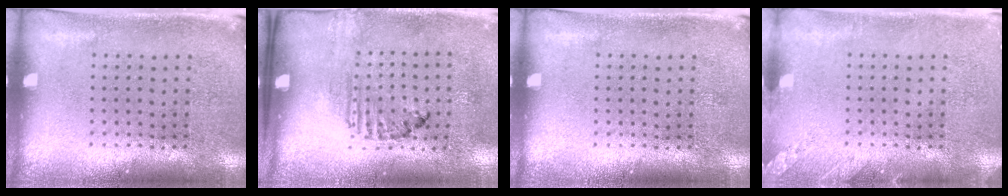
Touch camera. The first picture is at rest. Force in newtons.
{"total": 1.6, "press": 1.1, "slide": 1.2}
{"total": 0.0}
{"total": 1.3, "press": 1.3, "slide": 0.2}